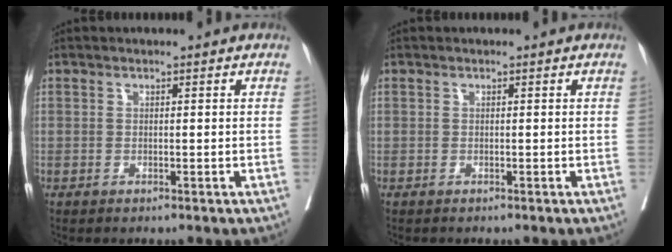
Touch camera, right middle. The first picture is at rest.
{"total": 0.0}